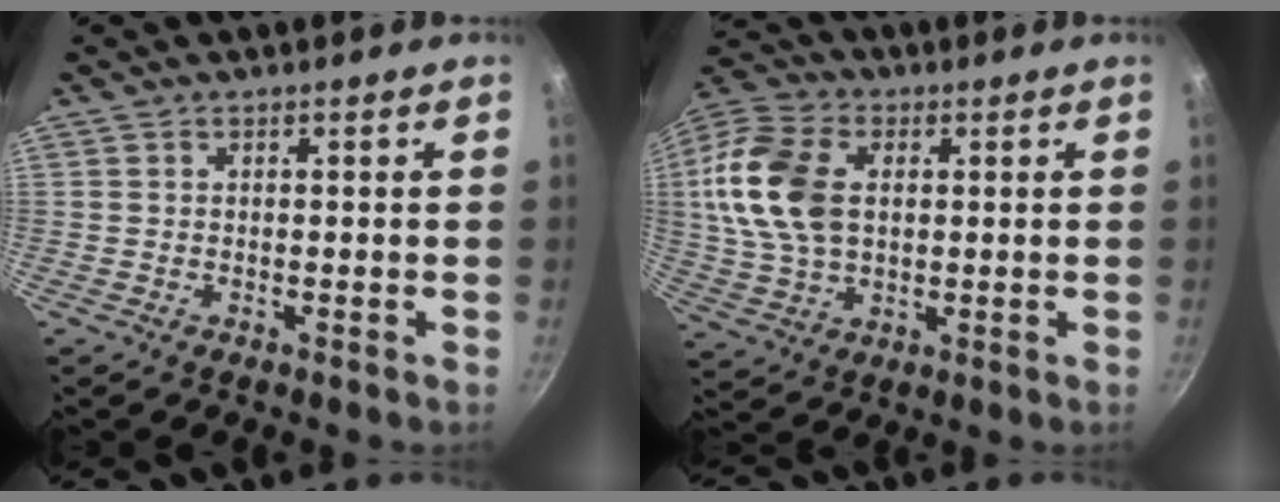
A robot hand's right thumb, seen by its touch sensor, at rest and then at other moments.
{"total": 16.0, "force": [2.2, 10.5, 11.8], "torque": [-0.225, 0.010, 0.038]}